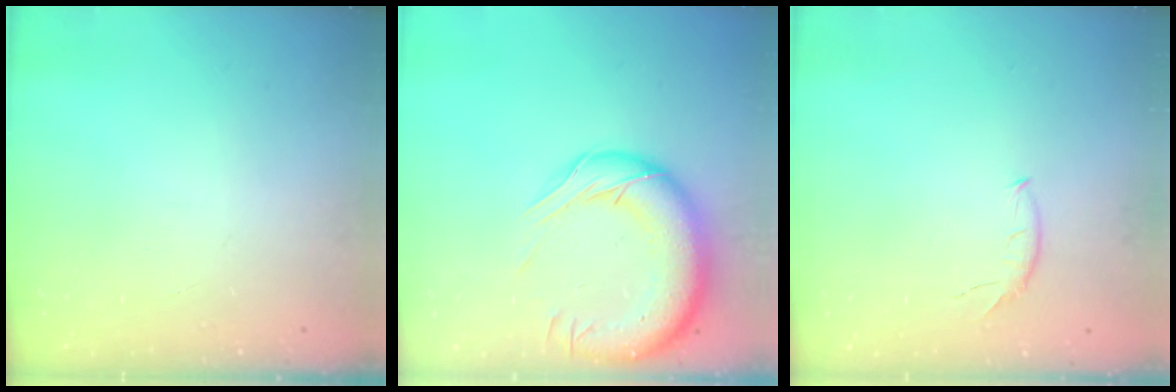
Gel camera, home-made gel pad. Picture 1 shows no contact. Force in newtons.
{"total": 17.0, "press": 16.5, "slide": 4.1}
{"total": 6.7, "press": 6.6, "slide": 1.0}